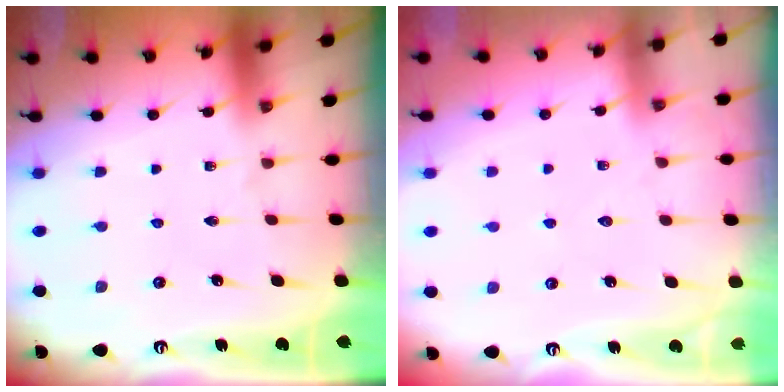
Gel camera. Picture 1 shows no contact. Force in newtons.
{"total": 4.9, "press": 4.9, "slide": 0.6}